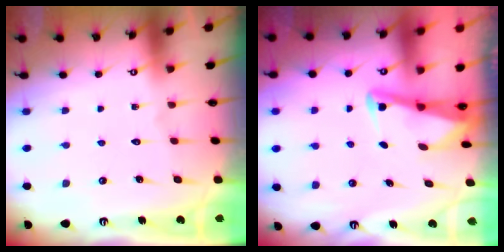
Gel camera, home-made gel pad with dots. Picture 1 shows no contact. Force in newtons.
{"total": 2.8, "press": 2.8, "slide": 0.4}